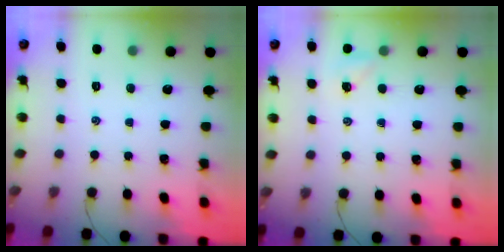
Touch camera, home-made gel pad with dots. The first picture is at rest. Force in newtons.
{"total": 3.9, "press": 3.7, "slide": 1.2}